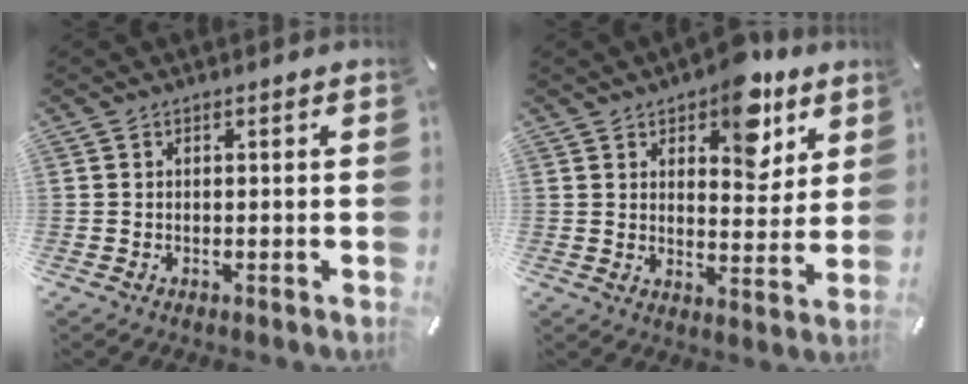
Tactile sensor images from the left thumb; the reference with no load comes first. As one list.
[{"total": 12.0, "force": [7.9, 6.4, 6.4], "torque": [-0.071, -0.045, 0.135]}]